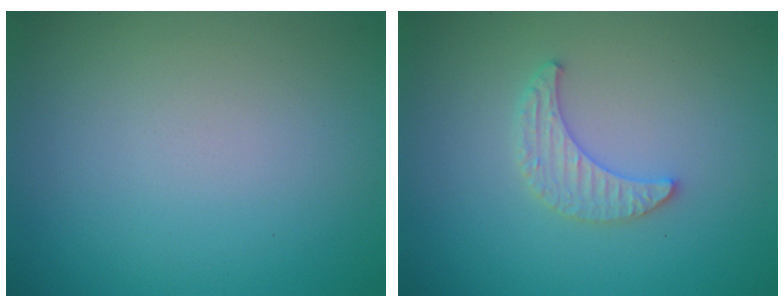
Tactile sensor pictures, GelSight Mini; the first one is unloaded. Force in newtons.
{"total": 2.2, "press": 2.2, "slide": 0.5}